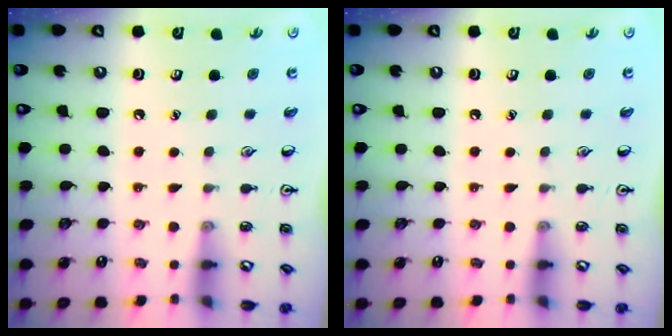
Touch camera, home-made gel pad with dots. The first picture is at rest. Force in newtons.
{"total": 0.0}